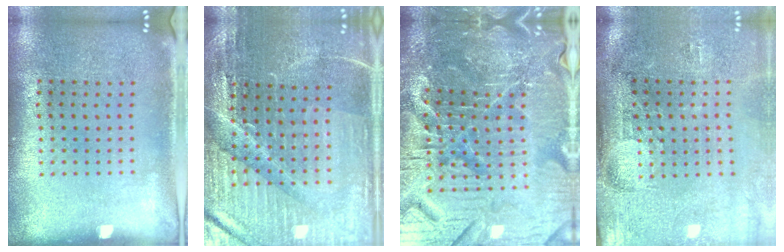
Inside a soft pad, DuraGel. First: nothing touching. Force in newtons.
{"total": 3.8, "press": 3.8, "slide": 0.7}
{"total": 6.5, "press": 5.9, "slide": 2.7}
{"total": 4.6, "press": 3.8, "slide": 2.6}